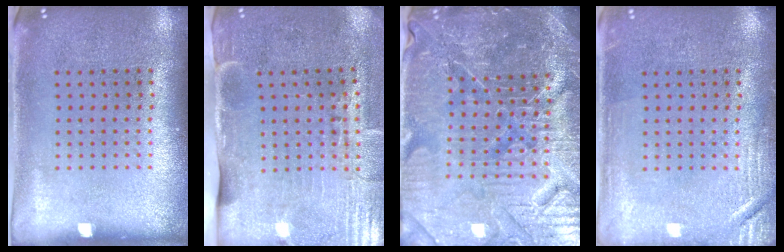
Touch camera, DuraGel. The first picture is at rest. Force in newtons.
{"total": 4.5, "press": 3.7, "slide": 2.6}
{"total": 5.8, "press": 5.4, "slide": 2.2}
{"total": 2.3, "press": 2.2, "slide": 0.4}